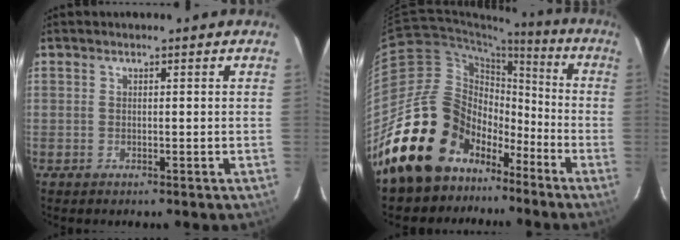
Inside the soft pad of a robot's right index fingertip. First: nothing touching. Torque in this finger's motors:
{"motor_torque": [0.37, -0.76, 0.29, -0.06]}